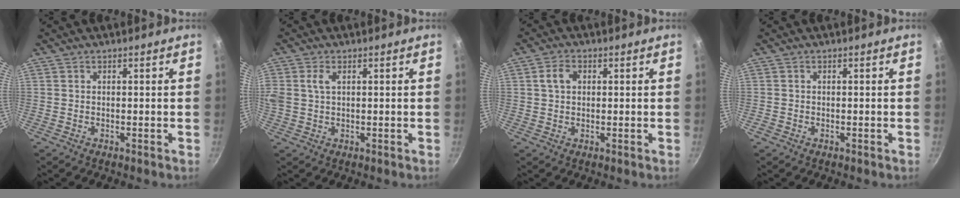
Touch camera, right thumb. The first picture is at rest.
{"total": 3.8, "force": [1.1, 2.2, 2.8], "torque": [-0.074, 0.011, 0.026]}
{"total": 3.5, "force": [0.8, 2.5, 2.4], "torque": [-0.044, 0.007, 0.015]}
{"total": 0.6, "force": [-0.3, 0.5, 0.2], "torque": [-0.005, 0.001, -0.007]}